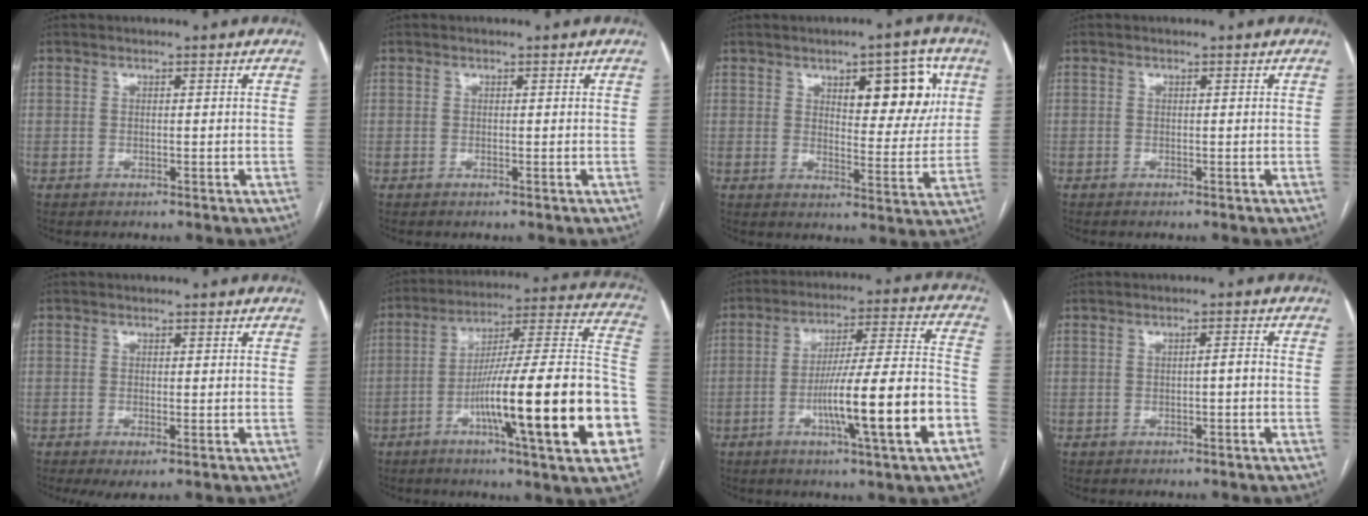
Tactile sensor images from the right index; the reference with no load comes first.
{"total": 0.0}
{"total": 10.9, "force": [4.4, 3.9, 9.1], "torque": [-0.113, 0.010, 0.063]}
{"total": 0.0}
{"total": 2.5, "force": [-1.0, 0.7, 2.2], "torque": [-0.033, -0.004, -0.012]}
{"total": 27.3, "force": [-8.0, 1.4, 26.0], "torque": [-0.302, 0.002, -0.128]}
{"total": 16.7, "force": [-6.0, 0.0, 15.6], "torque": [-0.250, 0.001, -0.092]}
{"total": 1.4, "force": [-0.4, 0.2, 1.3], "torque": [-0.019, 0.003, -0.006]}